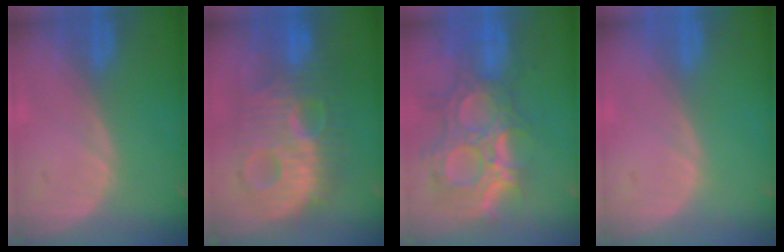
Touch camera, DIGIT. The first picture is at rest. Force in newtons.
{"total": 11.9, "press": 11.9, "slide": 0.7}
{"total": 12.5, "press": 10.9, "slide": 6.1}
{"total": 0.0}